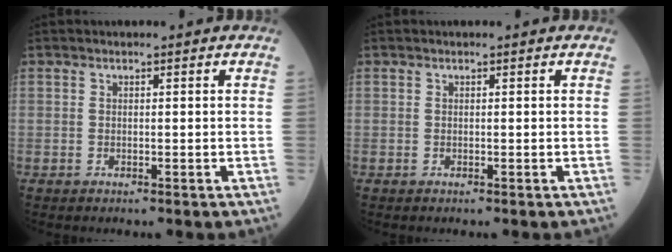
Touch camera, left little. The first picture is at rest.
{"total": 0.0}